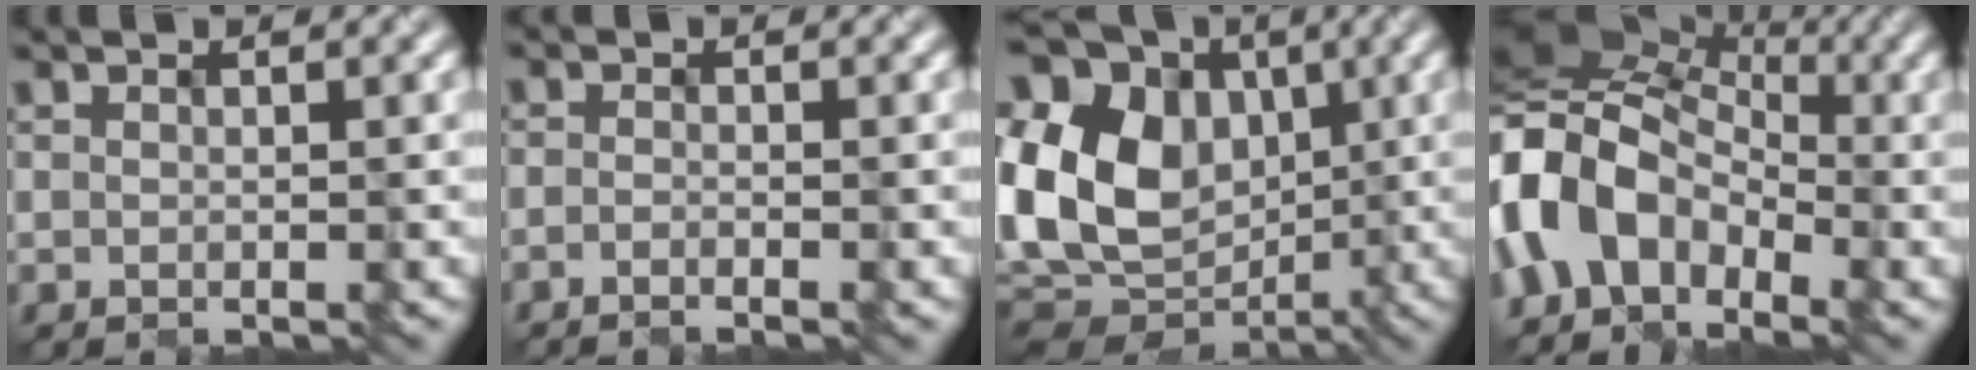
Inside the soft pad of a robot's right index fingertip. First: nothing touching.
{"total": 1.9, "force": [-1.7, -0.7, -0.5], "torque": [-0.002, -0.009, -0.014]}
{"total": 15.0, "force": [-0.6, 11.3, 9.9], "torque": [-0.219, 0.016, 0.013]}
{"total": 10.4, "force": [-3.5, 7.6, 6.2], "torque": [-0.145, 0.000, -0.062]}